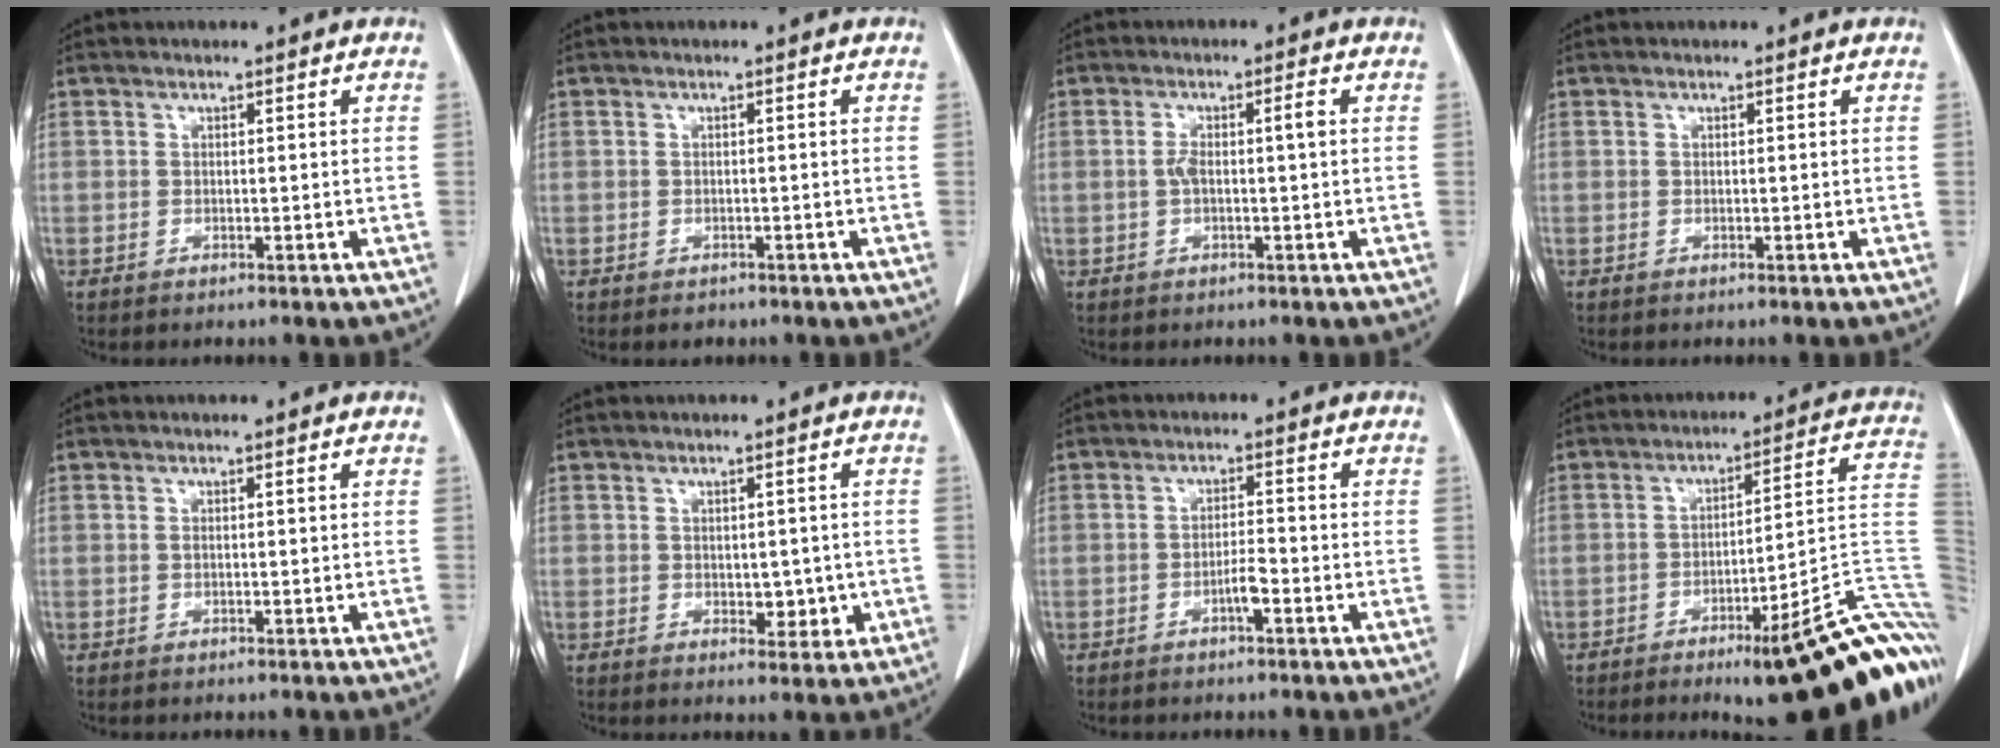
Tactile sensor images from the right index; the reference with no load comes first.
{"total": 1.2, "force": [-0.8, 0.8, 0.2], "torque": [-0.003, 0.002, -0.008]}
{"total": 3.5, "force": [0.0, 0.4, 3.5], "torque": [-0.071, 0.014, 0.004]}
{"total": 0.0}
{"total": 0.5, "force": [0.1, 0.1, 0.5], "torque": [-0.014, 0.002, 0.003]}
{"total": 3.7, "force": [-0.5, 2.3, 2.9], "torque": [-0.028, 0.000, 0.002]}
{"total": 2.5, "force": [-1.3, 0.3, 2.1], "torque": [-0.034, 0.002, -0.023]}
{"total": 23.0, "force": [-12.5, 3.4, 19.0], "torque": [-0.122, 0.028, -0.165]}